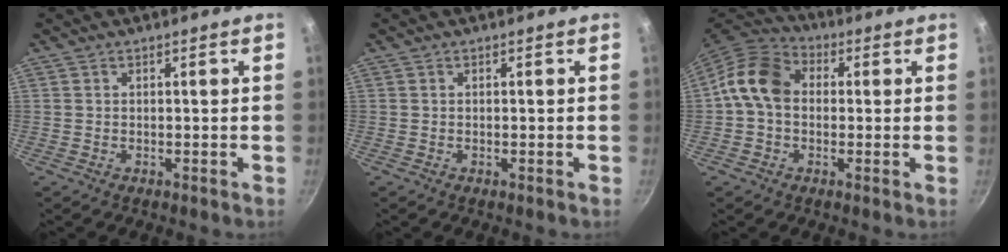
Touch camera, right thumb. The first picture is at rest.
{"total": 0.0}
{"total": 10.4, "force": [0.4, 8.0, 6.6], "torque": [-0.091, 0.027, -0.015]}